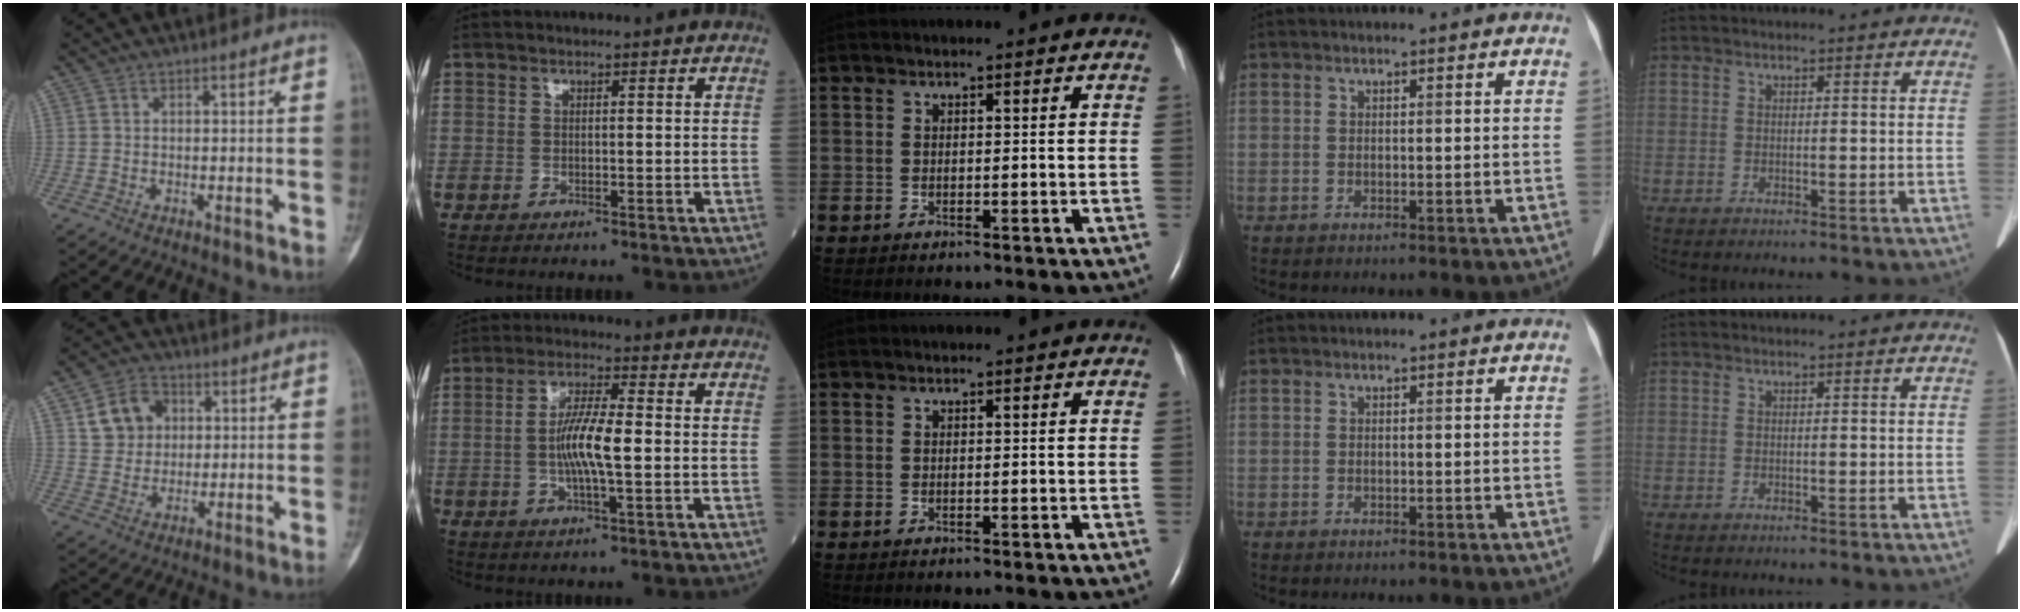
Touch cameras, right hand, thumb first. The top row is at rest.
{"thumb": {"total": 8.4, "force": [2.4, 7.1, 3.6], "torque": [-0.029, -0.002, 0.041]}, "index": {"total": 7.8, "force": [-0.6, 1.1, 7.7], "torque": [-0.149, 0.001, -0.017]}}